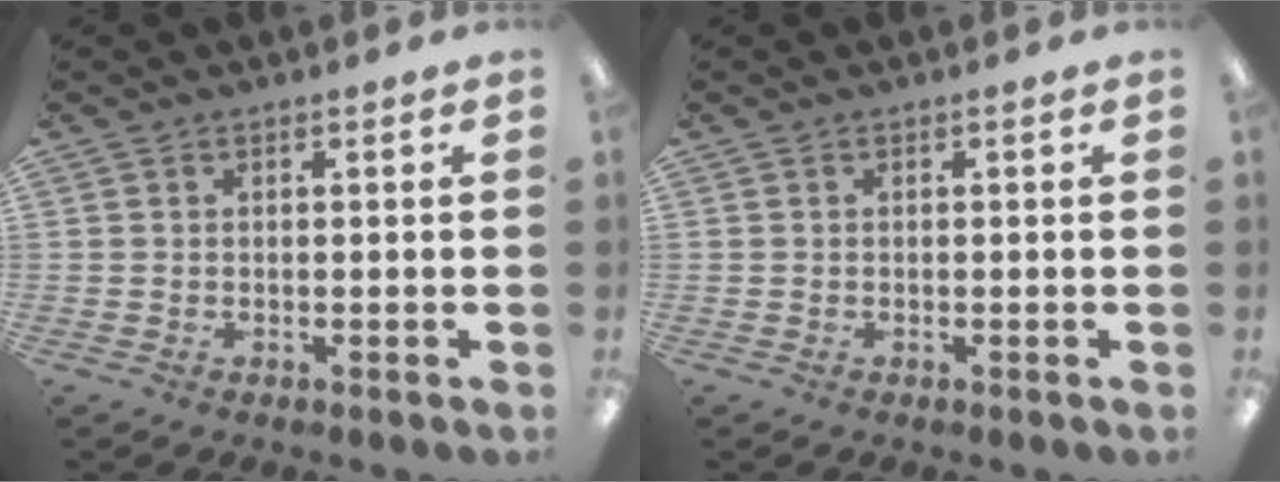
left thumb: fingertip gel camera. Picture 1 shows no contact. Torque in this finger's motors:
{"motor_torque": [0.00, 0.00, 0.01, -0.01, 0.00]}